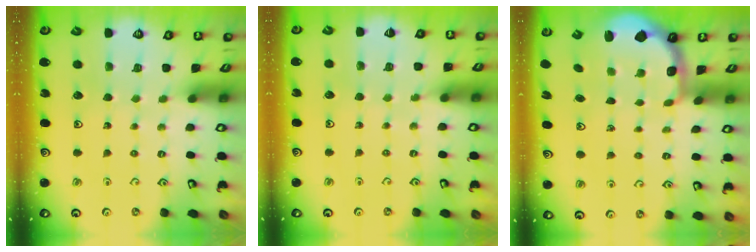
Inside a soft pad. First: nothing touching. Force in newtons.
{"total": 3.4, "press": 3.4, "slide": 0.6}
{"total": 2.2, "press": 1.5, "slide": 1.6}